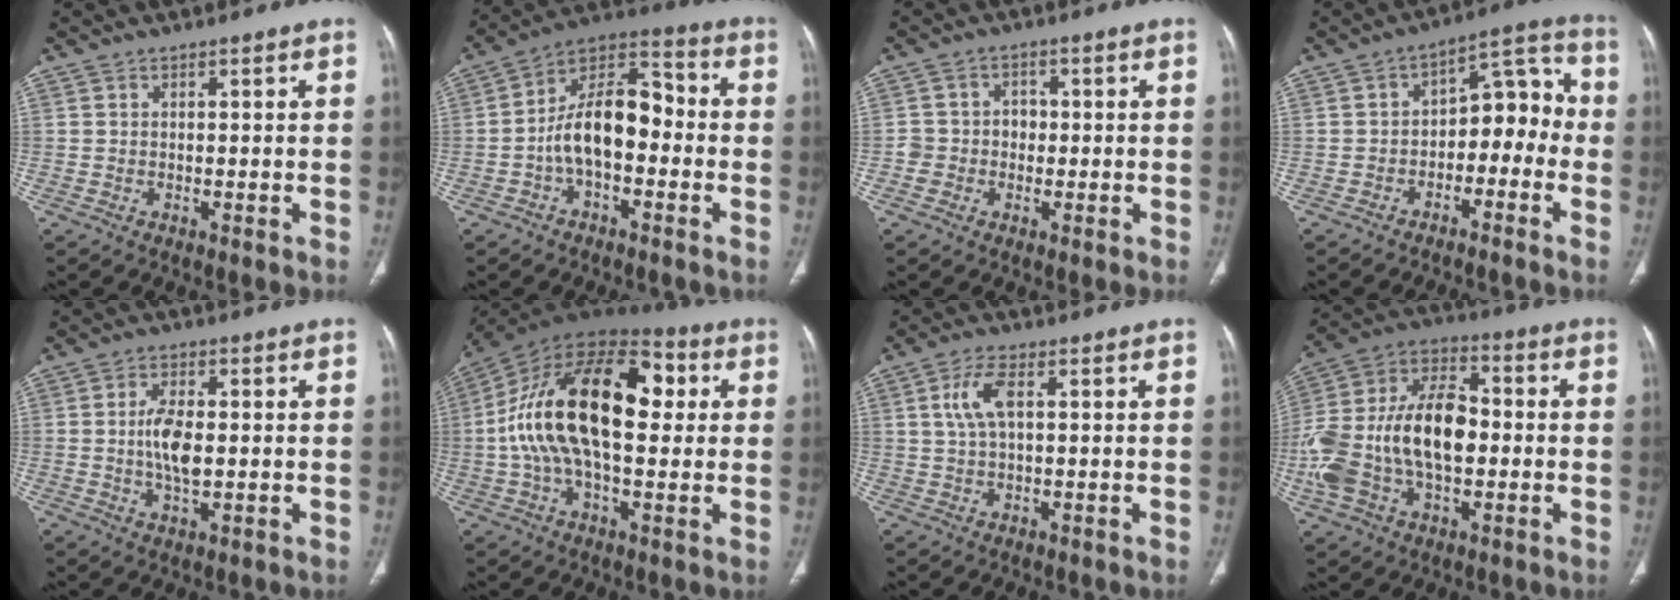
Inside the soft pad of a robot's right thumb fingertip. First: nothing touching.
{"total": 13.5, "force": [-2.4, 7.5, 11.0], "torque": [-0.171, 0.047, -0.051]}
{"total": 4.2, "force": [-0.7, 3.9, 1.3], "torque": [0.002, 0.018, -0.017]}
{"total": 10.6, "force": [-3.1, 6.8, 7.5], "torque": [-0.055, 0.060, -0.054]}
{"total": 6.6, "force": [-0.1, 3.1, 5.8], "torque": [-0.115, -0.001, -0.005]}
{"total": 24.4, "force": [3.0, 12.5, 20.8], "torque": [-0.368, 0.038, 0.038]}
{"total": 5.6, "force": [1.3, 2.3, 4.9], "torque": [-0.115, 0.010, 0.027]}
{"total": 23.5, "force": [-2.1, 14.0, 18.8], "torque": [-0.386, 0.032, -0.035]}